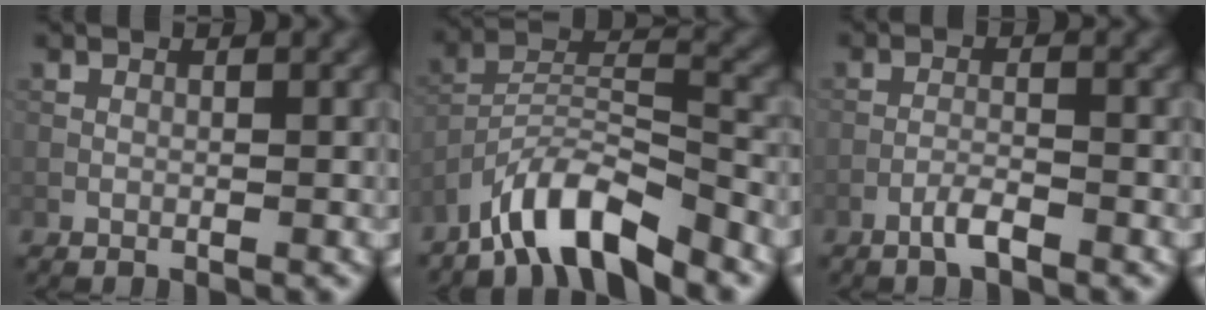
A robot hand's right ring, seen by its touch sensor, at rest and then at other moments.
{"total": 7.9, "force": [-6.4, 2.0, 4.2], "torque": [-0.073, 0.002, -0.124]}
{"total": 1.9, "force": [-1.4, 0.3, 1.3], "torque": [-0.024, 0.005, -0.031]}